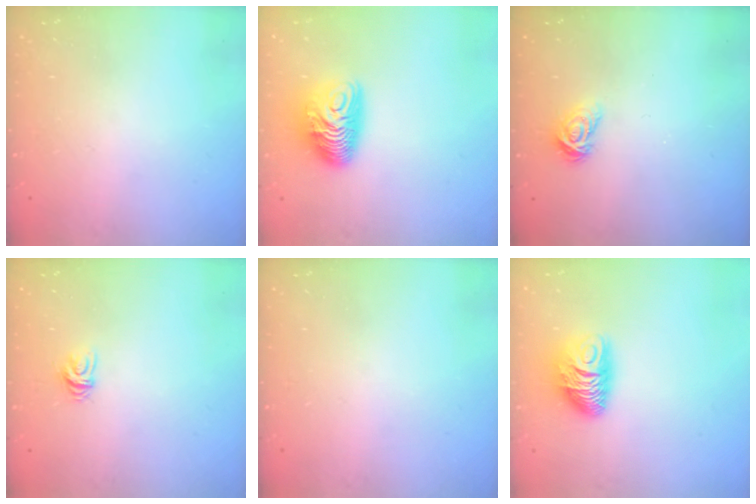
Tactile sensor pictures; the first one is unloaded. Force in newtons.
{"total": 11.0, "press": 11.0, "slide": 0.4}
{"total": 4.1, "press": 4.0, "slide": 0.6}
{"total": 4.7, "press": 4.7, "slide": 0.4}
{"total": 0.0}
{"total": 9.0, "press": 9.0, "slide": 0.6}